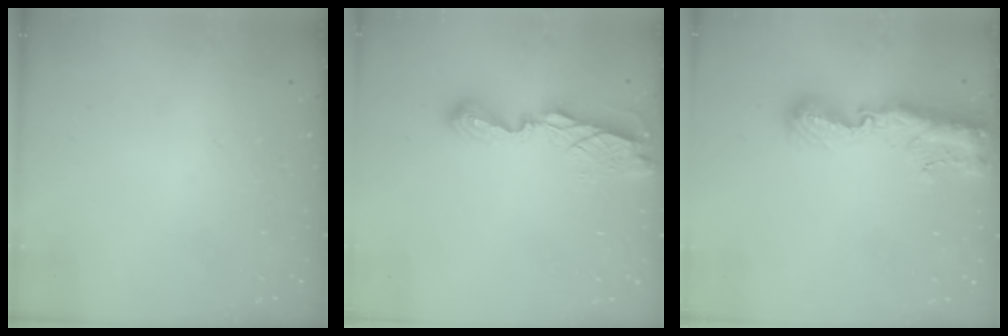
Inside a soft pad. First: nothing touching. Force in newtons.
{"total": 8.3, "press": 8.3, "slide": 0.7}
{"total": 9.7, "press": 9.6, "slide": 0.9}